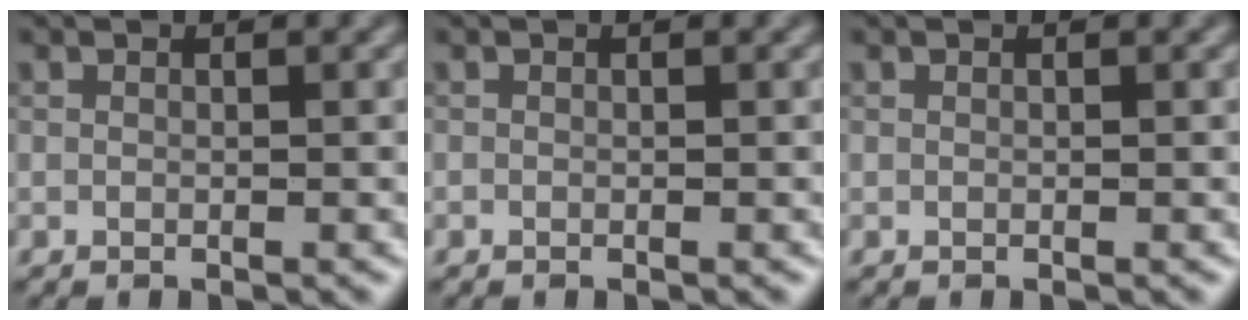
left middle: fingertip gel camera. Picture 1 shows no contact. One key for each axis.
{"total": 0.0}
{"total": 0.0}